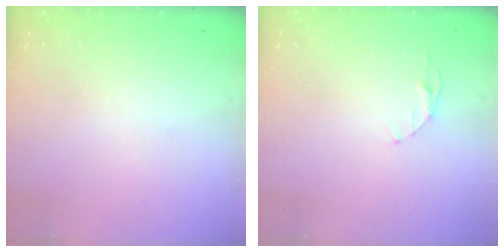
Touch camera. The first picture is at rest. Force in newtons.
{"total": 3.9, "press": 3.9, "slide": 0.5}